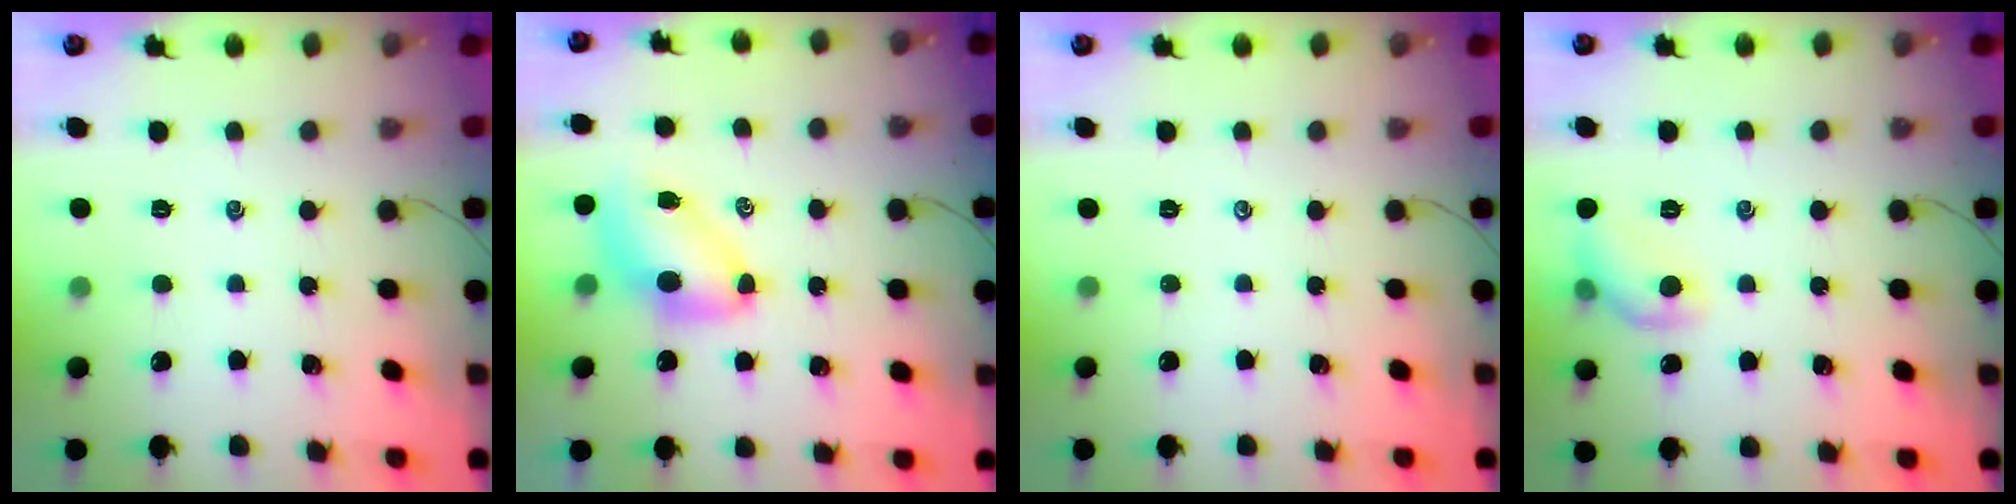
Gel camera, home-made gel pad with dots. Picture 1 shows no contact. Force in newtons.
{"total": 7.2, "press": 7.2, "slide": 0.7}
{"total": 0.0}
{"total": 8.0, "press": 7.9, "slide": 1.1}